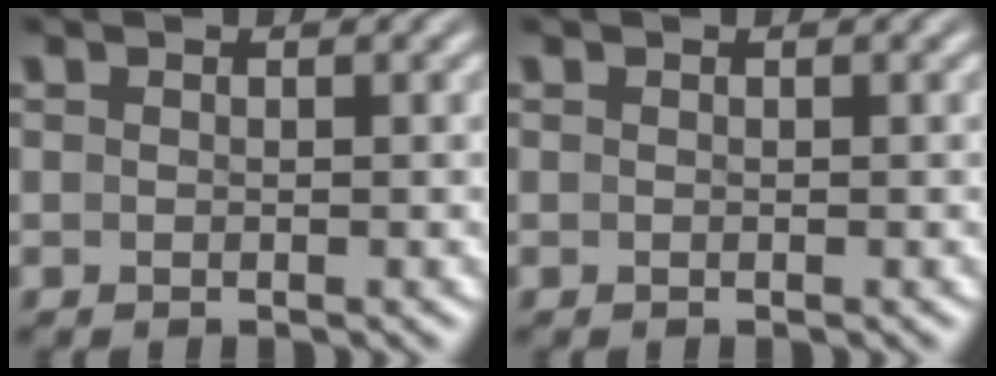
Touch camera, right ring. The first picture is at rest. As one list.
[{"total": 0.0}]